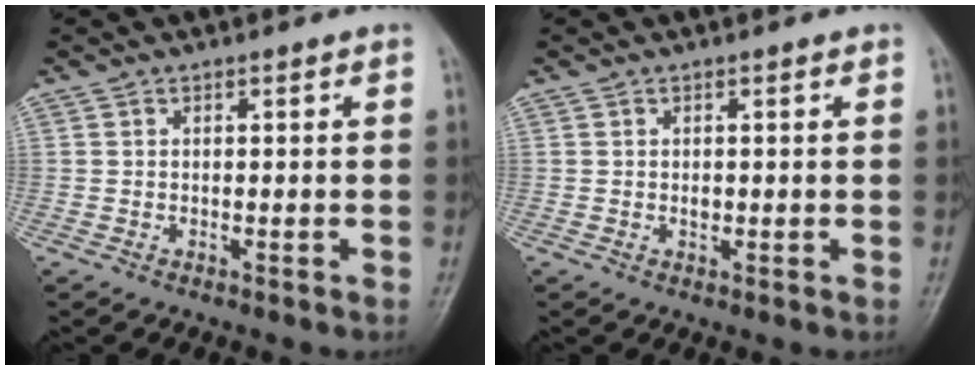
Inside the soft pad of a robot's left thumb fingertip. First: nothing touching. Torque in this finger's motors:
{"motor_torque": [-0.01, -0.01, 0.26, 0.27, 0.00]}